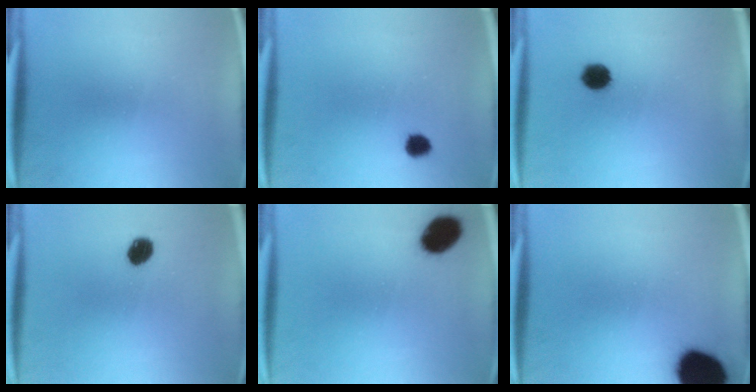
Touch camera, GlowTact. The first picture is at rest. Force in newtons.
{"total": 2.5}
{"total": 4.6}
{"total": 4.3}
{"total": 8.7}
{"total": 17.2}